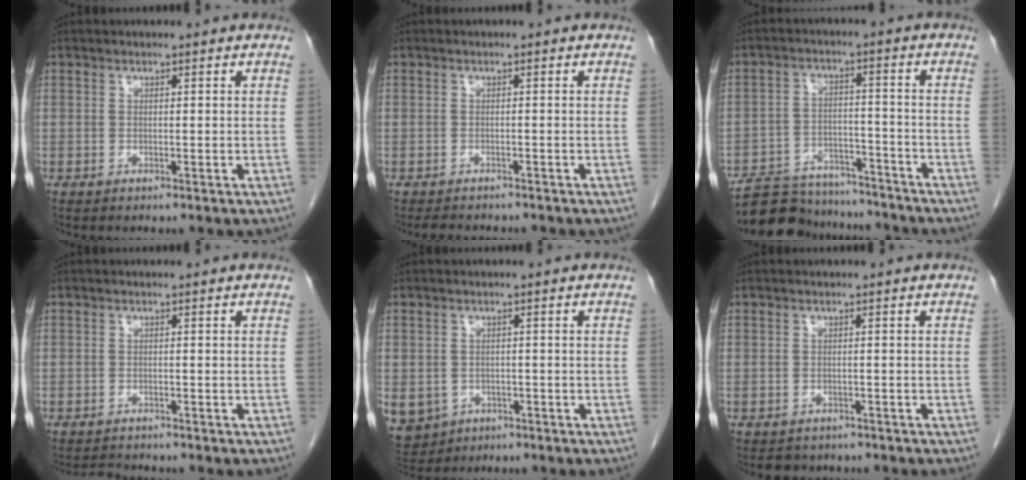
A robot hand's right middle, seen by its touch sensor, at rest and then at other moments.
{"total": 4.2, "force": [-3.8, 1.2, 1.4], "torque": [-0.023, -0.007, -0.051]}
{"total": 13.6, "force": [-12.6, 4.1, 3.2], "torque": [-0.052, 0.018, -0.191]}
{"total": 1.5, "force": [-1.5, 0.2, 0.0], "torque": [-0.005, -0.009, -0.022]}
{"total": 12.2, "force": [-4.9, 10.3, 4.3], "torque": [-0.140, -0.005, -0.061]}
{"total": 3.0, "force": [-2.6, 1.6, 0.1], "torque": [-0.007, 0.001, -0.034]}